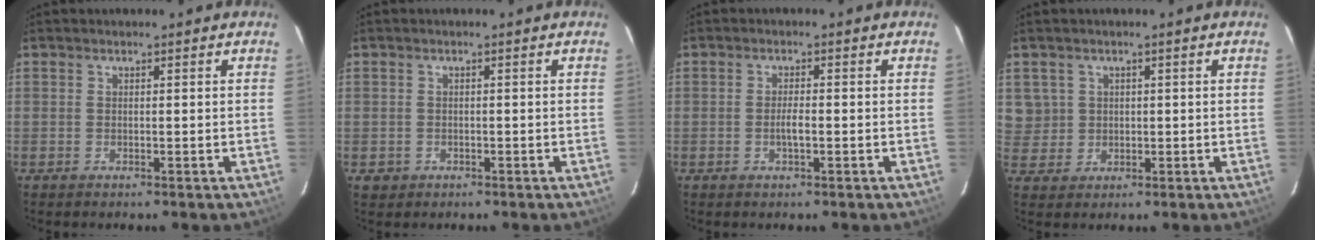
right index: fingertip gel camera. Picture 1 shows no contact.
{"total": 2.2, "force": [-0.5, 2.1, 0.3], "torque": [-0.008, 0.002, -0.004]}
{"total": 2.1, "force": [-0.6, 0.4, 2.0], "torque": [-0.038, 0.000, -0.012]}
{"total": 4.9, "force": [1.2, 4.7, 0.6], "torque": [-0.002, 0.013, 0.031]}